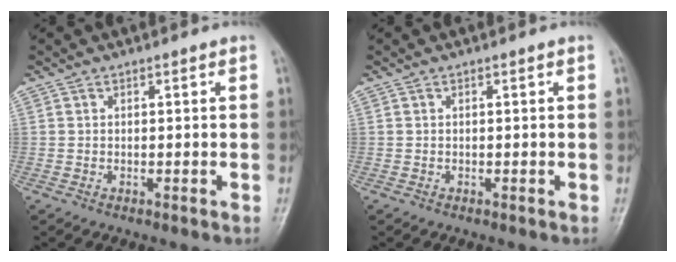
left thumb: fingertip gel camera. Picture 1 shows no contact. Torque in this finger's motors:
{"motor_torque": [0.00, 0.00, -0.15, 0.15, 0.00]}